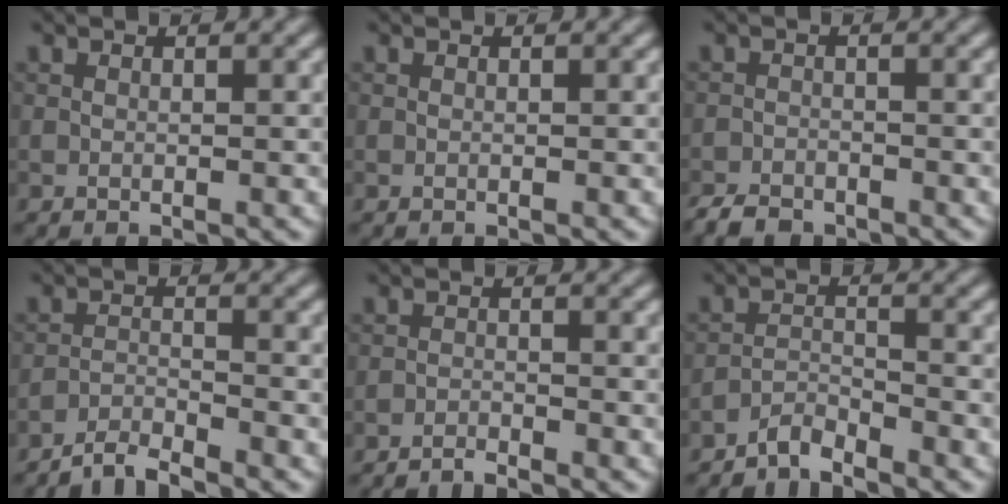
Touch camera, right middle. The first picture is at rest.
{"total": 0.0}
{"total": 2.5, "force": [-2.4, 0.6, 0.2], "torque": [-0.005, 0.004, -0.041]}
{"total": 2.8, "force": [-2.7, 0.0, 0.4], "torque": [-0.003, 0.013, -0.054]}
{"total": 1.5, "force": [-1.5, -0.1, 0.1], "torque": [0.001, 0.014, -0.029]}
{"total": 2.3, "force": [-2.3, -0.1, 0.1], "torque": [-0.001, 0.014, -0.043]}